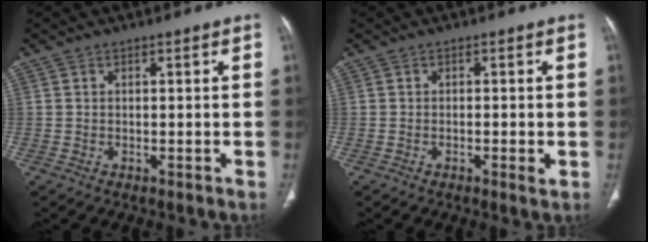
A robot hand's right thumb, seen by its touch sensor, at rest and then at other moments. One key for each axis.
{"total": 1.8, "fx": -0.5, "fy": 0.5, "fz": 1.7, "tx": -0.035, "ty": -0.003, "tz": -0.010}